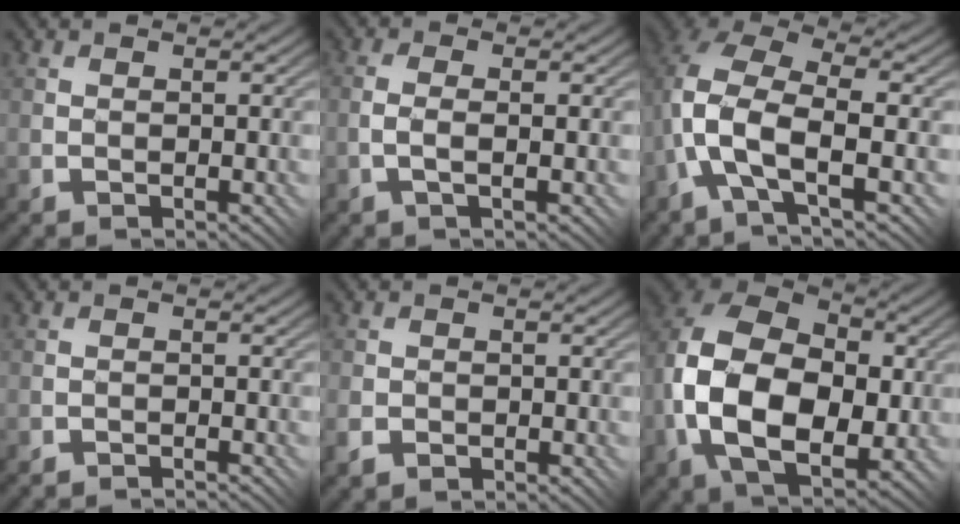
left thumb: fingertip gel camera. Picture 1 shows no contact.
{"total": 2.5, "force": [-0.5, 0.6, 2.4], "torque": [-0.050, 0.006, -0.008]}
{"total": 9.2, "force": [-2.2, 3.9, 8.0], "torque": [-0.181, 0.014, -0.054]}
{"total": 1.2, "force": [-0.8, -0.7, -0.6], "torque": [0.012, 0.010, -0.021]}
{"total": 1.7, "force": [-1.0, 1.2, 0.7], "torque": [-0.017, -0.005, -0.021]}
{"total": 15.3, "force": [-1.2, 10.3, 11.3], "torque": [-0.238, -0.010, -0.022]}